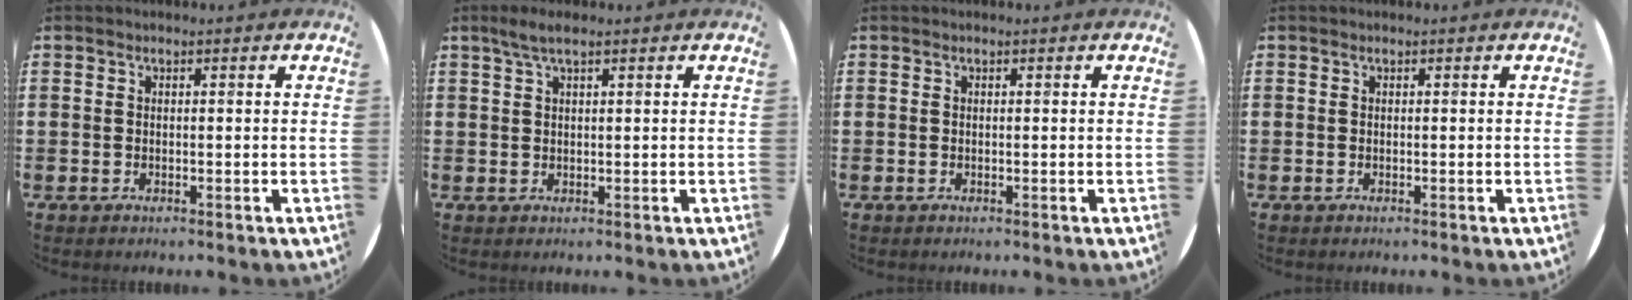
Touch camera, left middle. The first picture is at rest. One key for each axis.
{"total": 2.5, "fx": 1.7, "fy": 0.3, "fz": 1.8, "tx": -0.036, "ty": 0.005, "tz": 0.029}
{"total": 0.0}
{"total": 0.0}